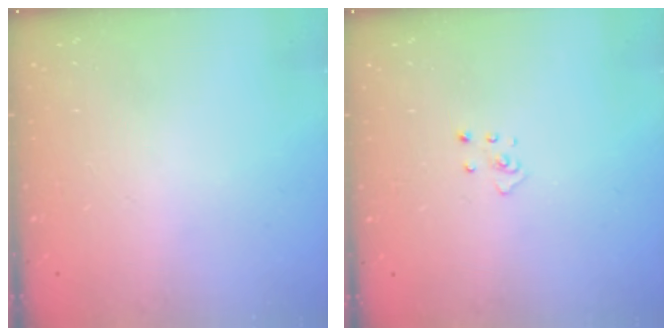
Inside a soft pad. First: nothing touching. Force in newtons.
{"total": 2.9, "press": 2.9, "slide": 0.2}